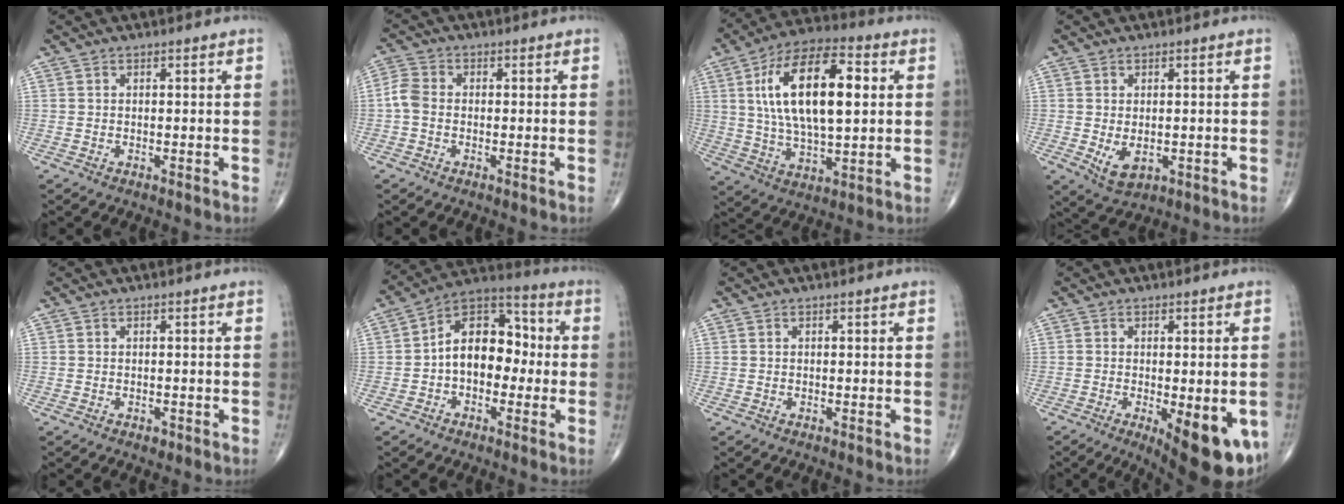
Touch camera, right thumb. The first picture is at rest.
{"total": 3.8, "force": [-0.7, 2.7, 2.6], "torque": [-0.058, 0.009, -0.023]}
{"total": 20.4, "force": [4.0, 9.1, 17.8], "torque": [-0.305, 0.007, 0.066]}
{"total": 4.6, "force": [-0.7, 2.7, 3.6], "torque": [-0.054, -0.011, 0.000]}
{"total": 0.9, "force": [-0.5, 0.5, 0.5], "torque": [-0.004, 0.000, -0.007]}
{"total": 13.3, "force": [-0.8, 8.9, 9.9], "torque": [-0.122, 0.046, -0.028]}
{"total": 0.0}
{"total": 13.4, "force": [-4.5, 4.7, 11.7], "torque": [-0.121, -0.016, -0.050]}